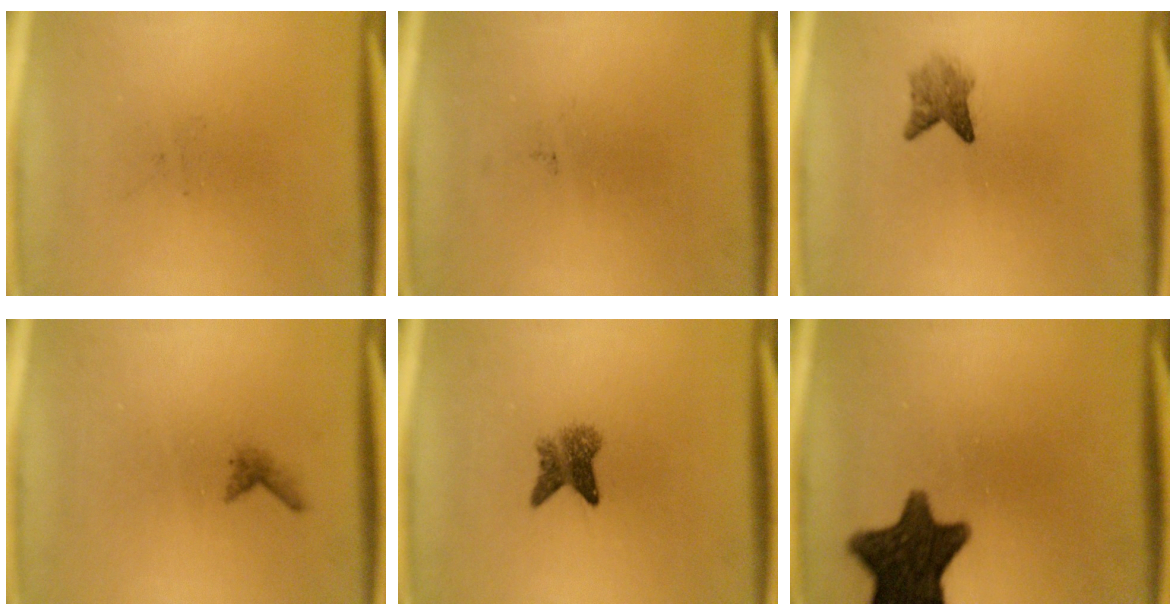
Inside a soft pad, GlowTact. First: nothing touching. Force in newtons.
{"total": 0.0}
{"total": 2.6}
{"total": 0.9}
{"total": 3.5}
{"total": 12.7}